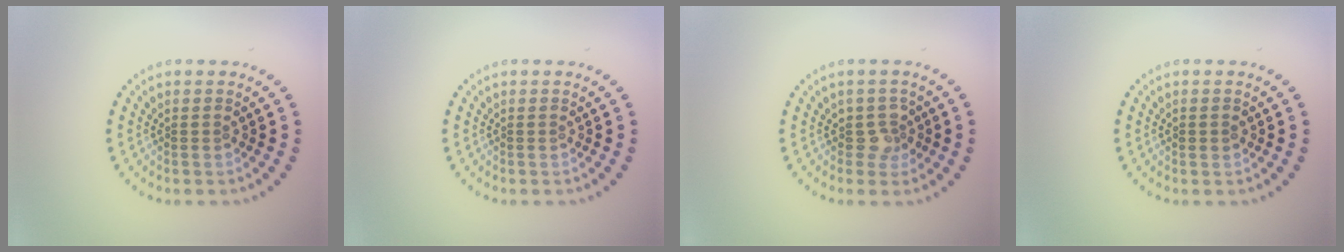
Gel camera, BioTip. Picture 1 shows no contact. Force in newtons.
{"total": 0.0}
{"total": 1.9, "press": 1.5, "slide": 1.2}
{"total": 1.1, "press": 1.1, "slide": 0.0}